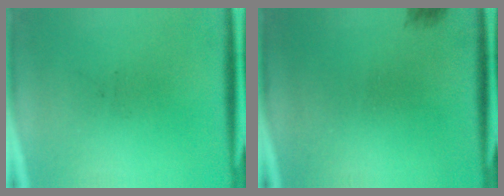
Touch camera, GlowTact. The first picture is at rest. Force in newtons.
{"total": 1.1}